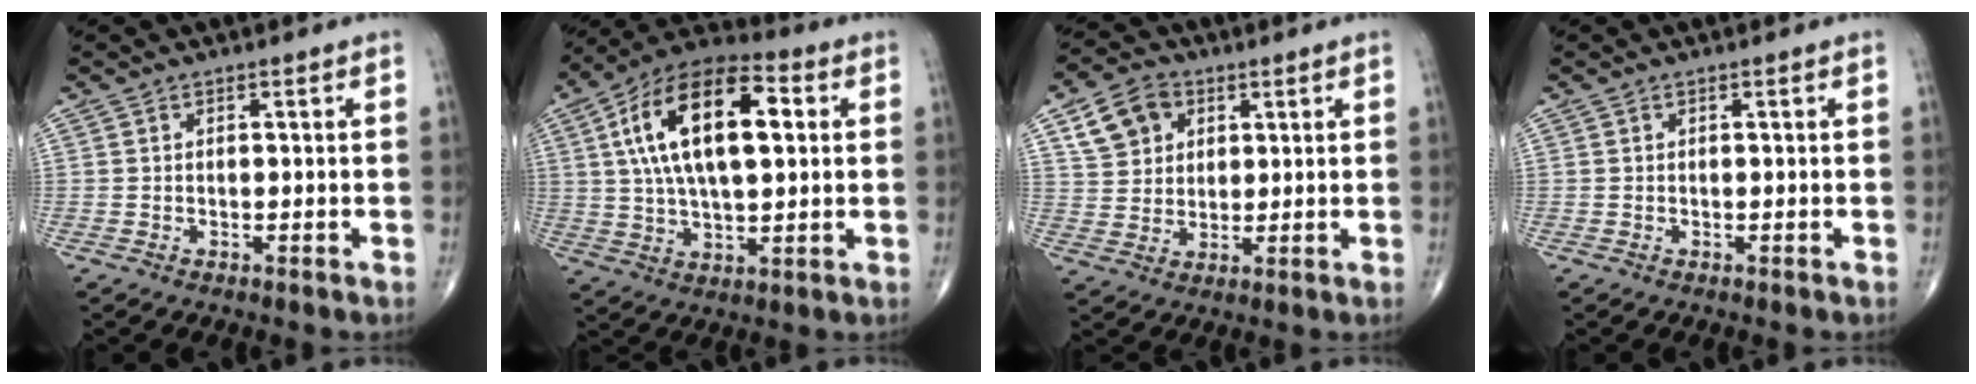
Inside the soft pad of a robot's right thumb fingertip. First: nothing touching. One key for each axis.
{"total": 20.0, "fx": 4.3, "fy": 9.5, "fz": 17.1, "tx": -0.290, "ty": 0.019, "tz": 0.065}
{"total": 8.8, "fx": 3.8, "fy": 6.9, "fz": 4.0, "tx": -0.047, "ty": -0.004, "tz": 0.071}
{"total": 0.0}